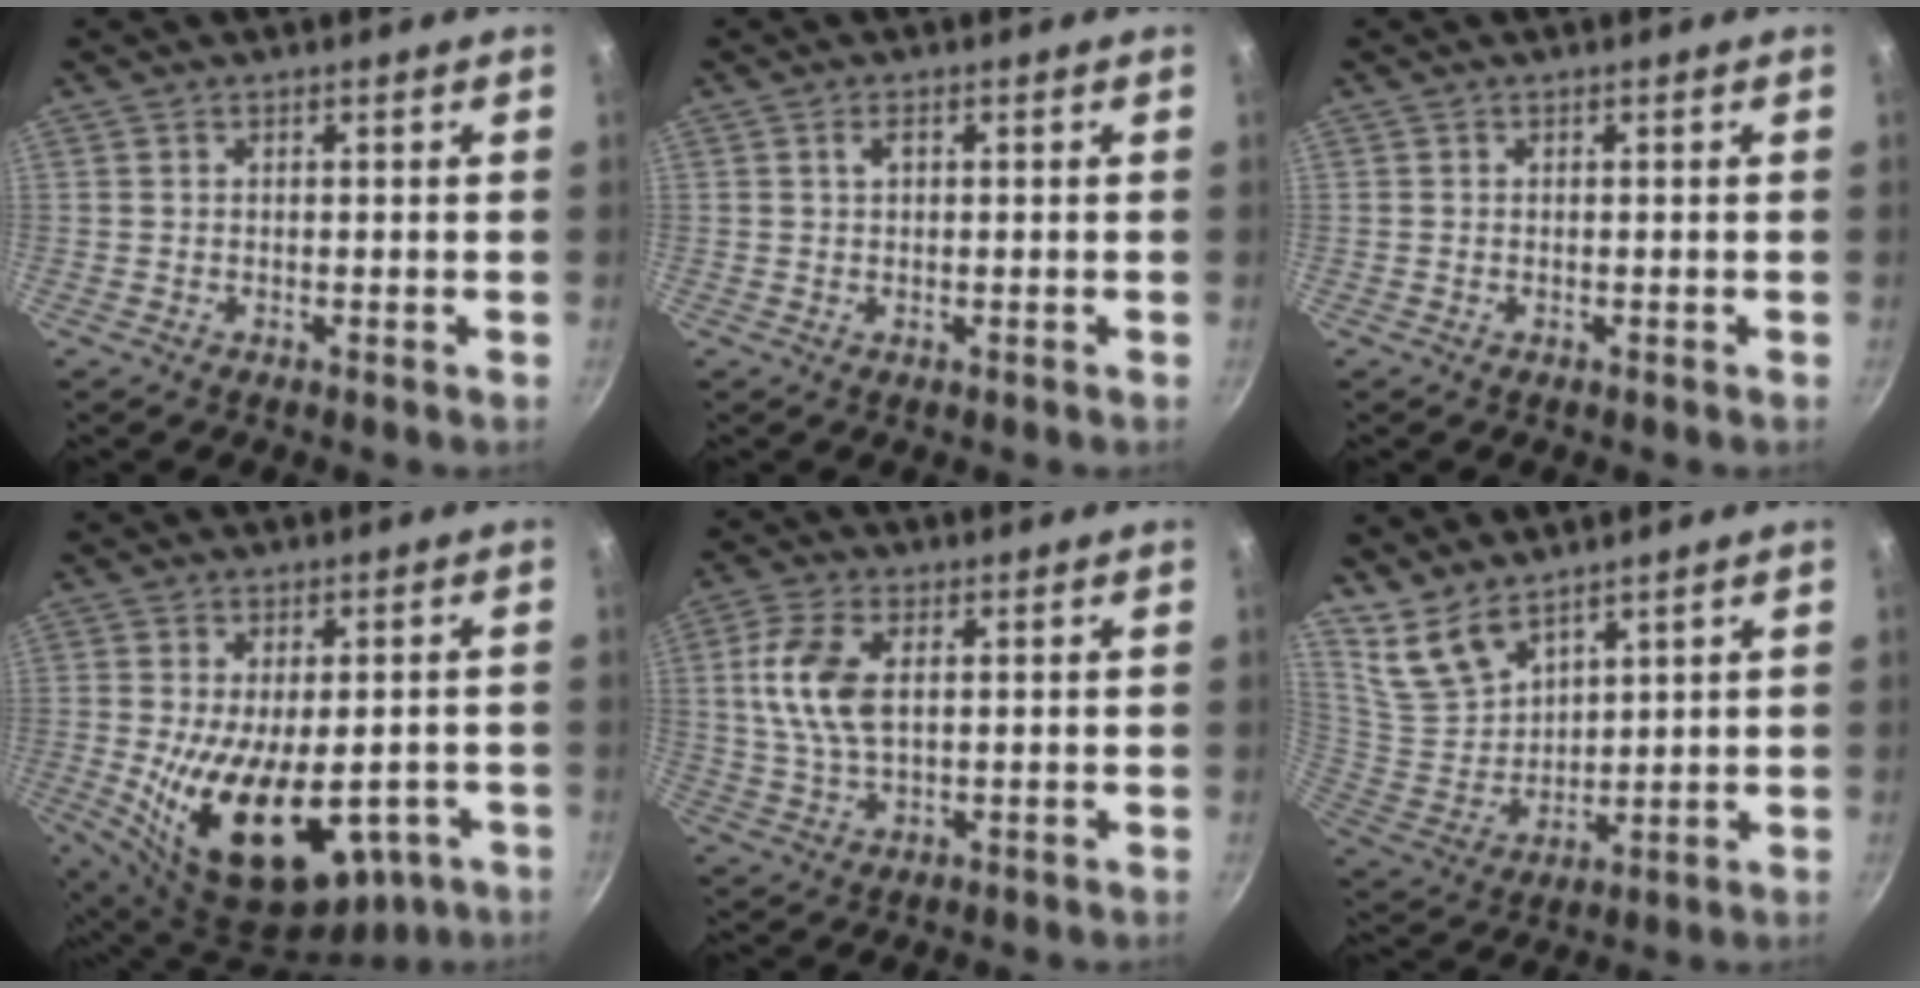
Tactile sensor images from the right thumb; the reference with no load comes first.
{"total": 1.7, "force": [0.4, 0.9, 1.3], "torque": [-0.022, 0.001, 0.006]}
{"total": 0.0}
{"total": 20.4, "force": [-4.9, 11.1, 16.3], "torque": [-0.244, -0.012, -0.050]}
{"total": 10.0, "force": [1.8, 5.5, 8.1], "torque": [-0.161, 0.004, 0.033]}
{"total": 9.4, "force": [7.2, 4.4, 4.2], "torque": [-0.066, -0.047, 0.160]}